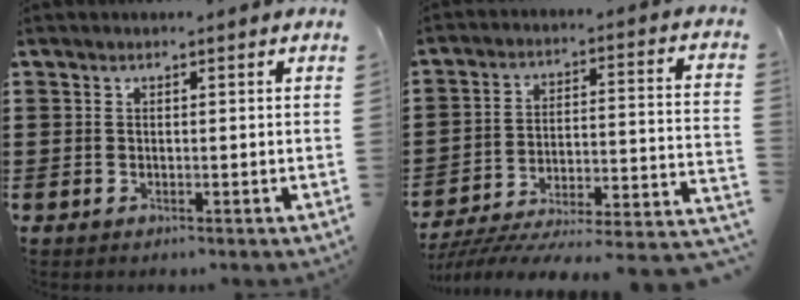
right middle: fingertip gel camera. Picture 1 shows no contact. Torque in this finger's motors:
{"motor_torque": [0.77, -0.02, 0.70, 0.21]}